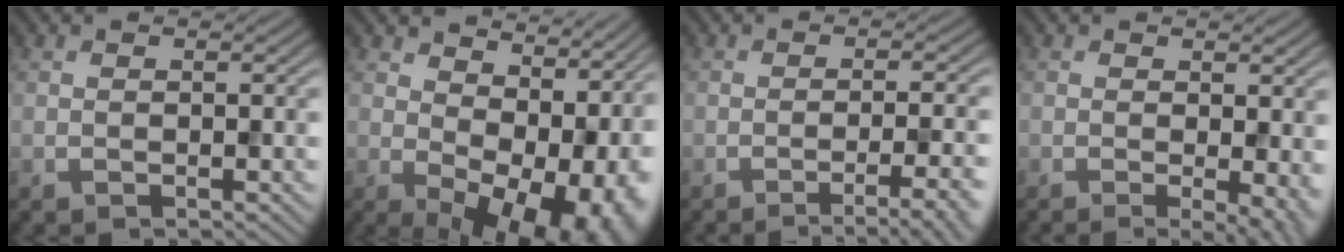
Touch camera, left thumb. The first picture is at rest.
{"total": 14.7, "force": [1.7, 9.5, 11.1], "torque": [-0.104, -0.025, 0.069]}
{"total": 6.3, "force": [-3.5, 1.1, 5.1], "torque": [-0.065, 0.008, -0.052]}
{"total": 4.6, "force": [-0.7, 1.2, 4.4], "torque": [-0.061, -0.009, -0.010]}